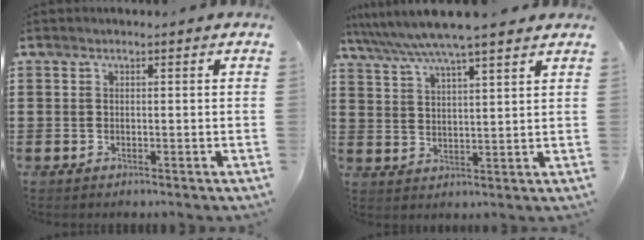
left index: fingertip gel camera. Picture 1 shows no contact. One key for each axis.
{"total": 6.5, "fx": 5.7, "fy": -0.1, "fz": 3.2, "tx": -0.081, "ty": -0.024, "tz": 0.097}